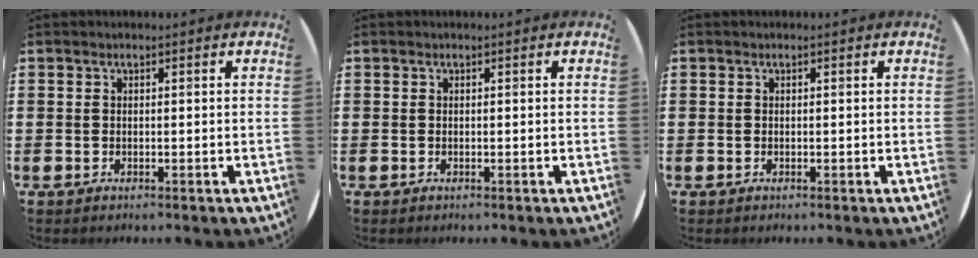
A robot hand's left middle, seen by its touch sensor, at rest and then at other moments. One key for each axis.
{"total": 0.0}
{"total": 0.0}